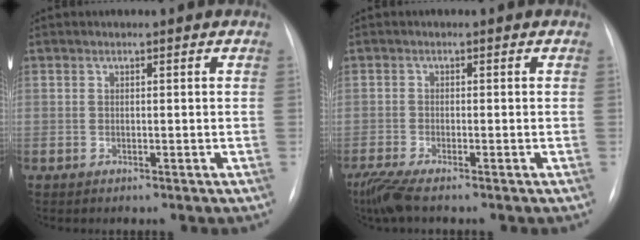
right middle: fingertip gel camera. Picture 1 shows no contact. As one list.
[{"total": 3.9, "force": [-3.0, 0.3, 2.5], "torque": [-0.058, -0.013, -0.062]}]